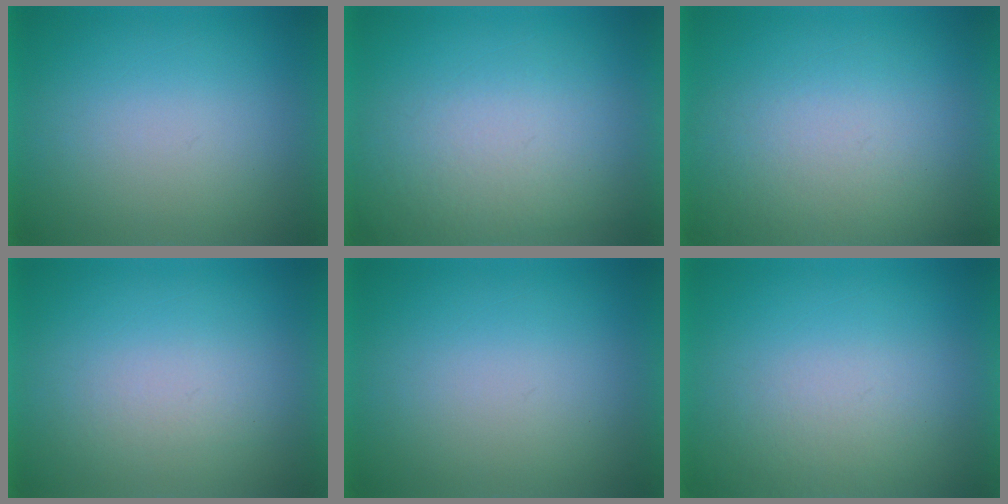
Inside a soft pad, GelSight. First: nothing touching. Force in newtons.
{"total": 3.6}
{"total": 4.5}
{"total": 1.5}
{"total": 0.0}
{"total": 3.2}